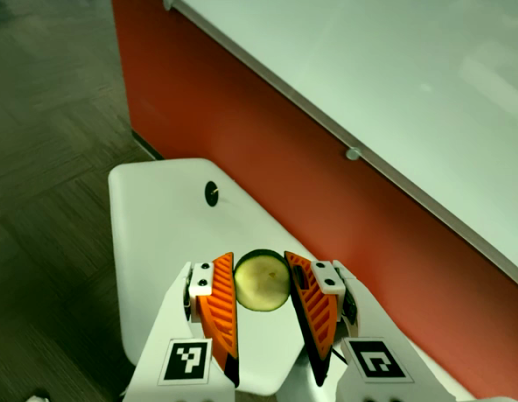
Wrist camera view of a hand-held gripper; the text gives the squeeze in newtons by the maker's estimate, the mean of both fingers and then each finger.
{"total": 10.4, "left": 10.9, "right": 9.8}